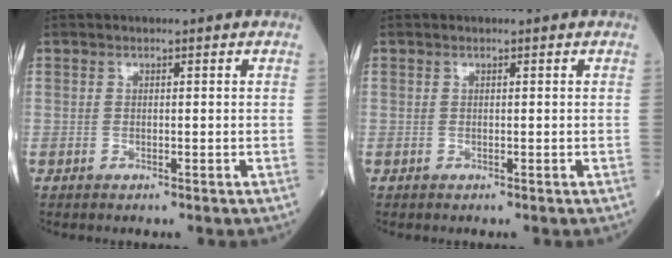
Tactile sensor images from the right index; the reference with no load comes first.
{"total": 0.0}